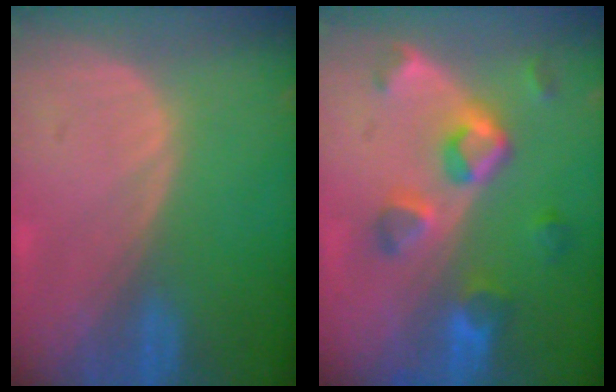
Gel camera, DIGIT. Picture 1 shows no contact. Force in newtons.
{"total": 7.6, "press": 7.2, "slide": 2.5}